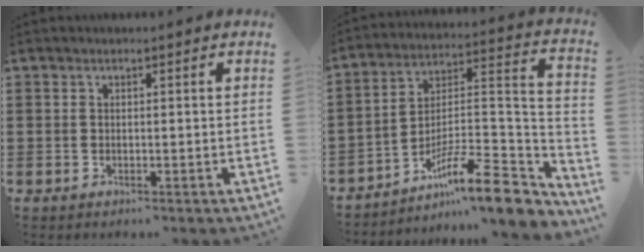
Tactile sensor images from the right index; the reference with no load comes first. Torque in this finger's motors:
{"motor_torque": [0.92, 1.22, -0.39, -0.21]}